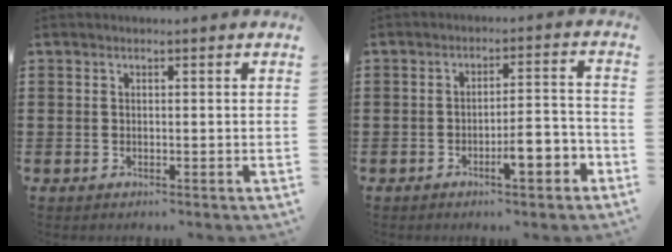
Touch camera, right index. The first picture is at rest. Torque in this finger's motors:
{"motor_torque": [0.62, -0.59, 0.39, 0.13]}